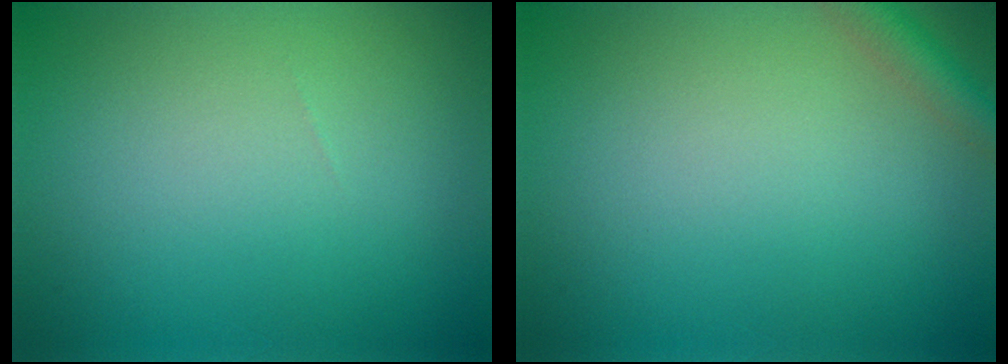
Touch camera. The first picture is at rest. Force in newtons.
{"total": 2.2, "press": 2.2, "slide": 0.2}